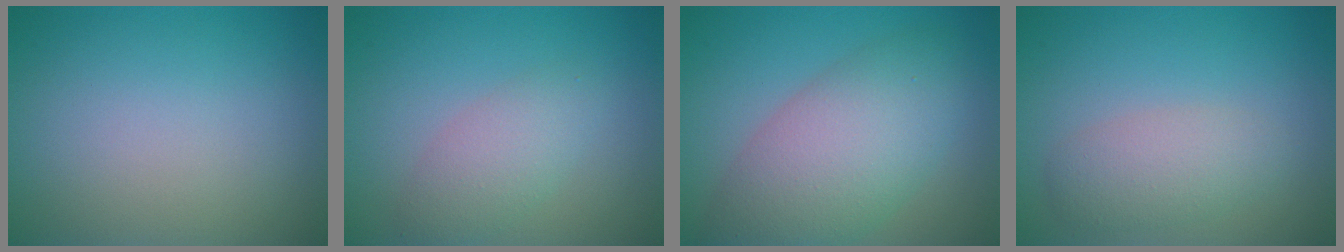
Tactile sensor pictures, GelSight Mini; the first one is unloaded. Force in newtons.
{"total": 2.9, "press": 2.9, "slide": 0.2}
{"total": 8.0, "press": 8.0, "slide": 0.2}
{"total": 2.9, "press": 2.9, "slide": 0.1}